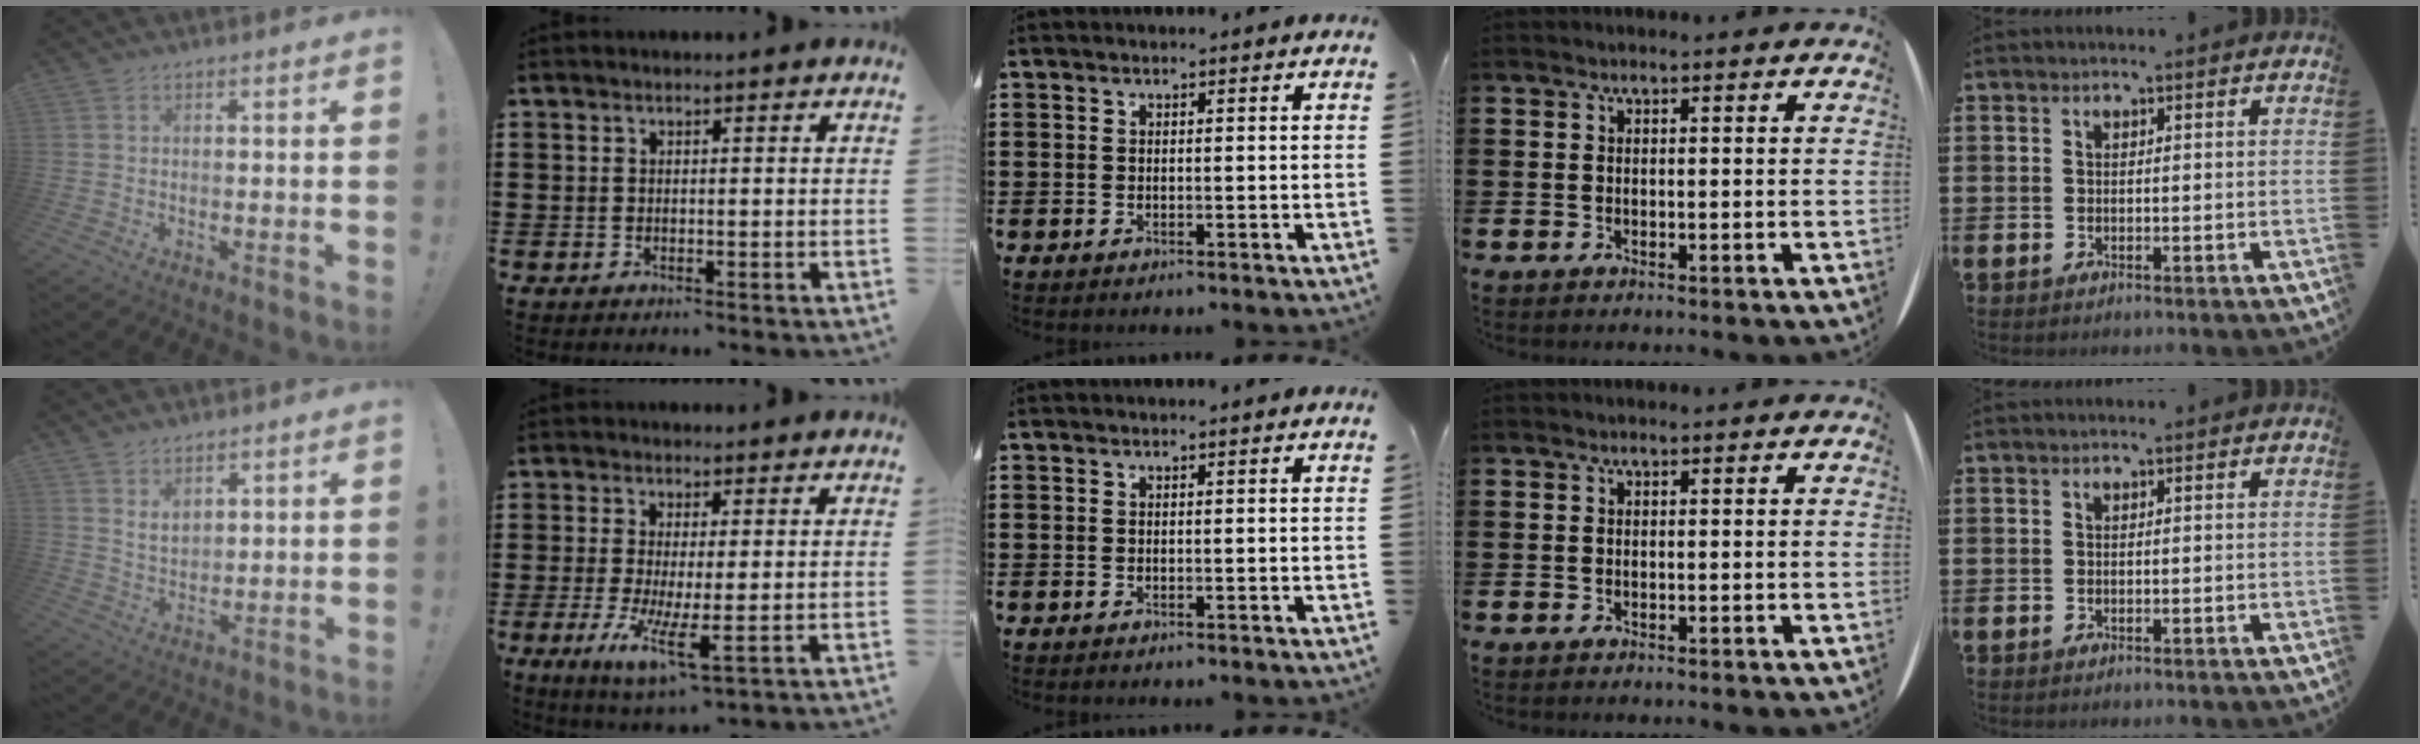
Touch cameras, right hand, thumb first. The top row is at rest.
{"thumb": {"total": 4.7, "force": [3.3, 2.9, 1.8], "torque": [-0.028, -0.021, 0.059]}, "index": {"total": 6.3, "force": [-1.4, 1.4, 6.0], "torque": [-0.119, -0.016, -0.022]}}